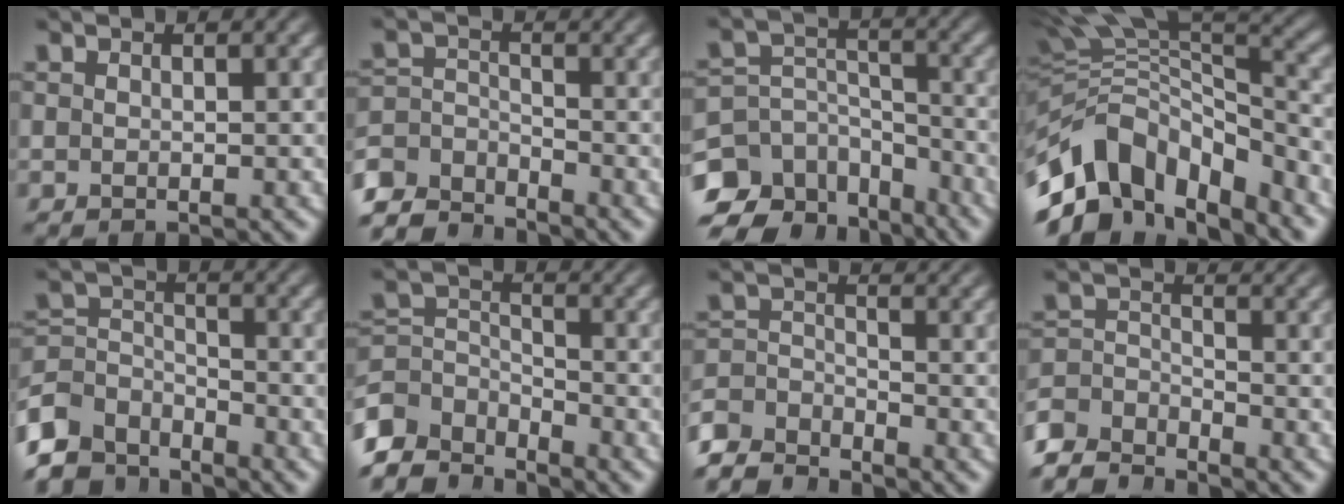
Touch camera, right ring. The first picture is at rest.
{"total": 5.3, "force": [-4.0, 3.0, 1.9], "torque": [-0.051, -0.033, -0.058]}
{"total": 10.1, "force": [-5.5, 6.9, 4.9], "torque": [-0.085, -0.041, -0.082]}
{"total": 12.8, "force": [-3.5, 9.4, 7.9], "torque": [-0.165, -0.038, -0.046]}
{"total": 6.8, "force": [-4.1, 4.6, 2.8], "torque": [-0.076, -0.043, -0.055]}
{"total": 6.3, "force": [-3.6, 4.4, 2.7], "torque": [-0.072, -0.045, -0.048]}
{"total": 4.7, "force": [-3.5, 2.8, 1.5], "torque": [-0.032, -0.025, -0.060]}
{"total": 5.0, "force": [-3.4, 3.2, 1.7], "torque": [-0.044, -0.030, -0.056]}